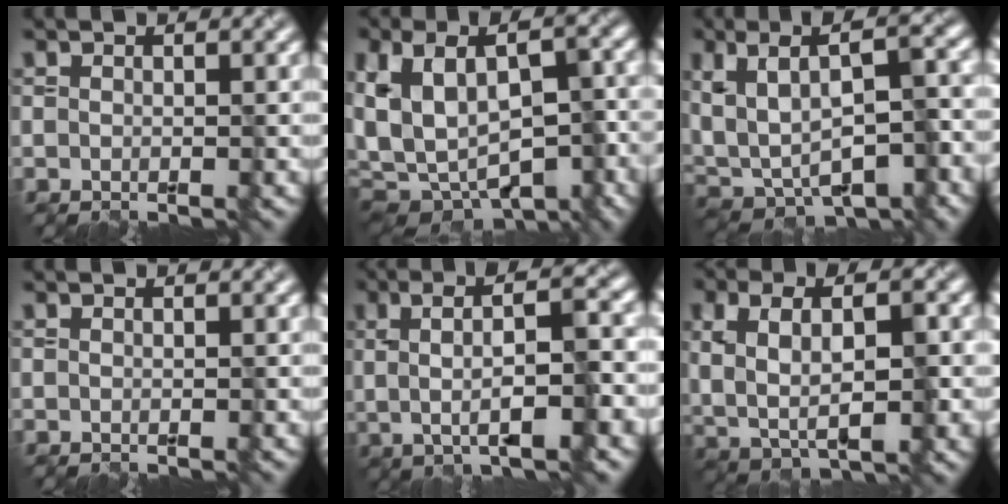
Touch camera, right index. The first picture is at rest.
{"total": 11.9, "force": [-4.0, 7.2, 8.6], "torque": [-0.161, -0.007, -0.026]}
{"total": 9.9, "force": [0.7, 4.7, 8.7], "torque": [-0.145, 0.001, 0.031]}
{"total": 0.0}
{"total": 7.1, "force": [0.0, 1.7, 6.9], "torque": [-0.102, 0.012, 0.003]}
{"total": 7.0, "force": [0.1, 3.6, 6.0], "torque": [-0.117, -0.007, 0.011]}